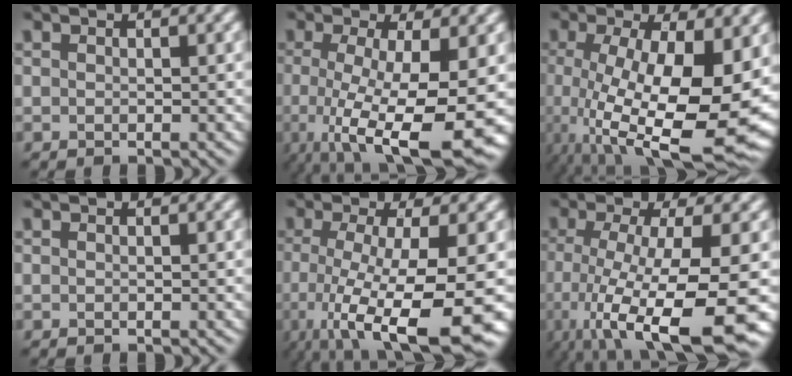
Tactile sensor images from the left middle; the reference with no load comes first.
{"total": 12.1, "force": [-3.3, 3.3, 11.2], "torque": [-0.176, -0.028, -0.036]}
{"total": 14.5, "force": [-3.1, 5.2, 13.1], "torque": [-0.213, -0.024, -0.034]}
{"total": 0.0}
{"total": 12.4, "force": [-4.5, 3.3, 11.1], "torque": [-0.184, -0.033, -0.059]}
{"total": 13.0, "force": [-4.9, 3.5, 11.5], "torque": [-0.191, -0.033, -0.066]}